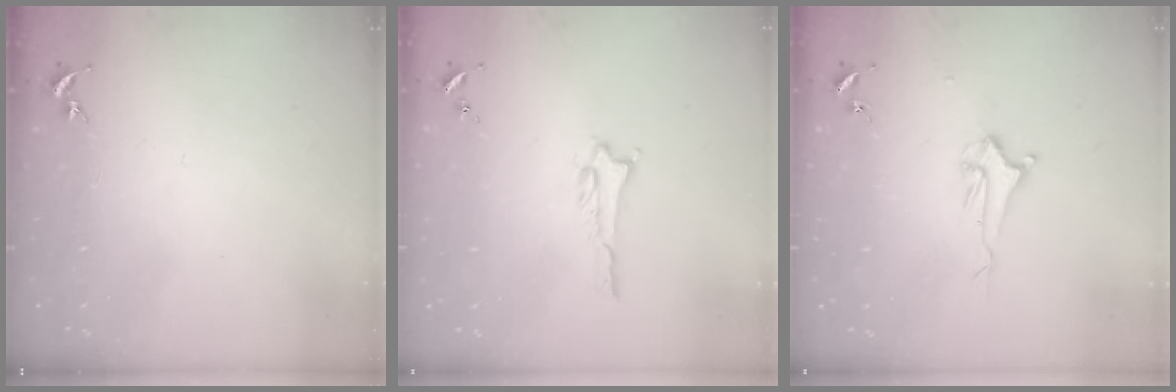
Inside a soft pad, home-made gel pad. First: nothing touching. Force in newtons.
{"total": 1.0, "press": 1.0, "slide": 0.2}
{"total": 2.2, "press": 2.2, "slide": 0.3}